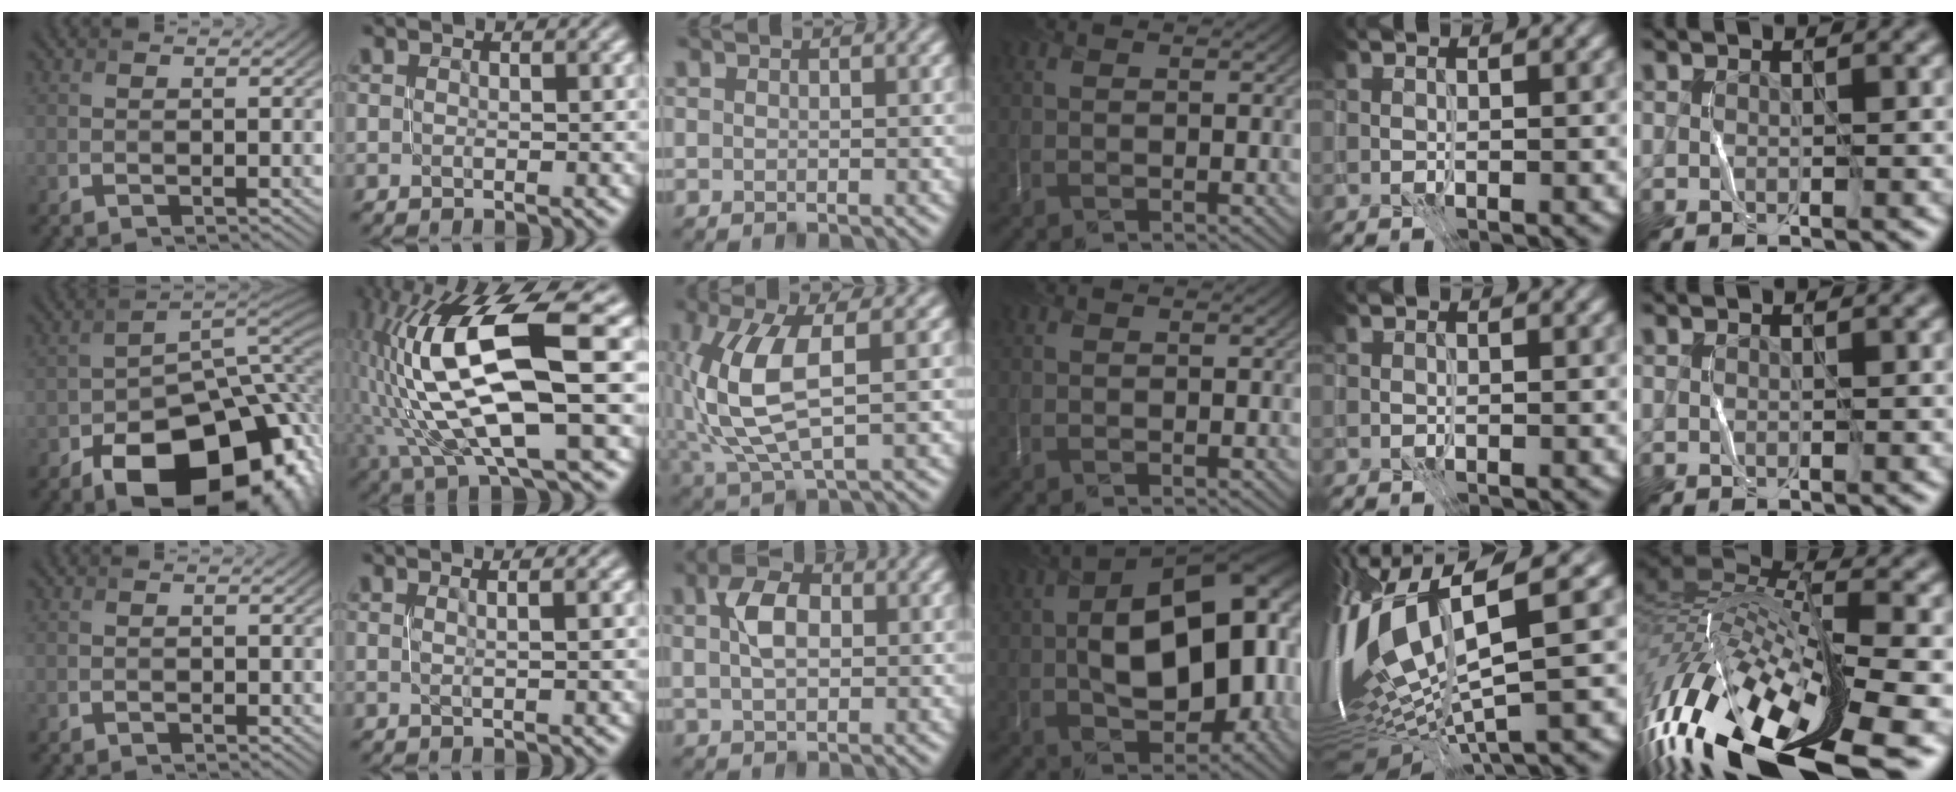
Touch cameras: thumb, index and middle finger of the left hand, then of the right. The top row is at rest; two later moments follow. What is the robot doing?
{"motion": "open", "object": "stapler"}